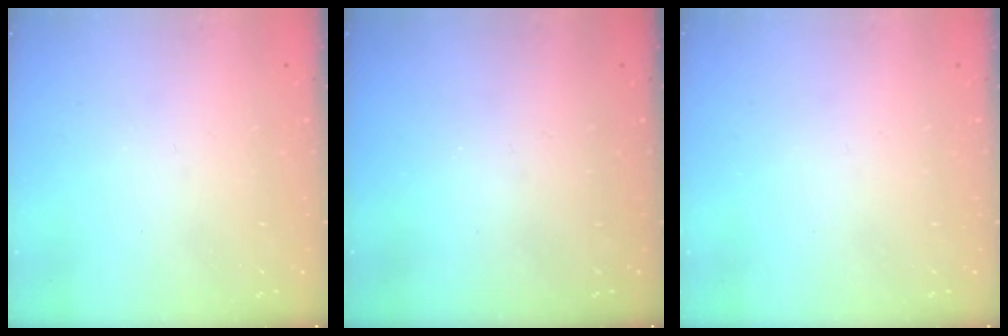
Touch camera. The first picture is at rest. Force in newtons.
{"total": 0.0}
{"total": 0.0}